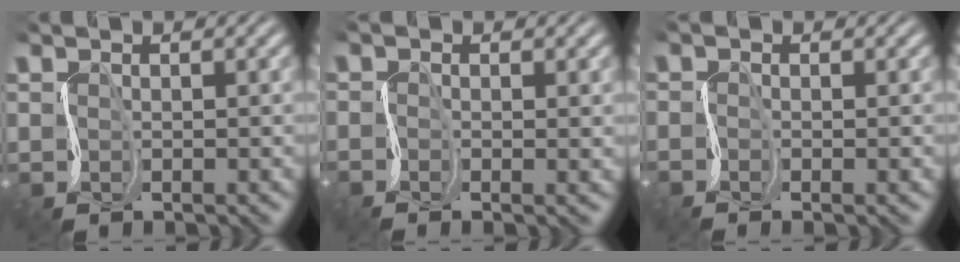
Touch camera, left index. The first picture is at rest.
{"total": 0.9, "force": [0.0, -0.2, 0.9], "torque": [-0.010, 0.003, -0.009]}
{"total": 1.2, "force": [-0.5, 0.2, 1.1], "torque": [-0.007, 0.007, -0.021]}